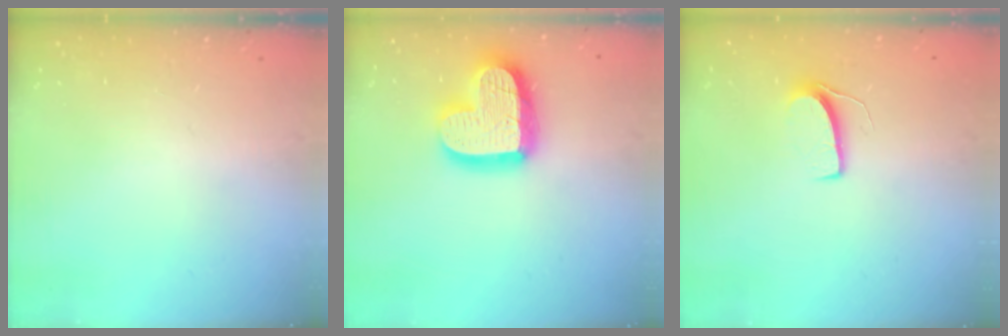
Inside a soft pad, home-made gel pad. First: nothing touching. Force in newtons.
{"total": 17.7, "press": 17.7, "slide": 1.5}
{"total": 6.8, "press": 6.7, "slide": 0.5}